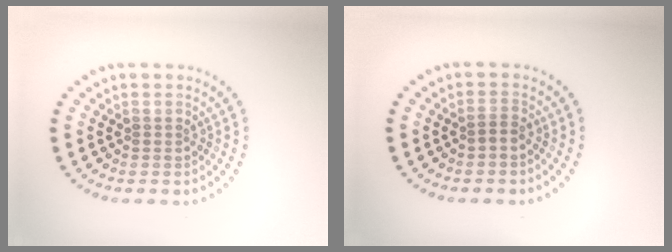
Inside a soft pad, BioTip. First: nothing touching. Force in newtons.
{"total": 0.9, "press": 0.7, "slide": 0.6}